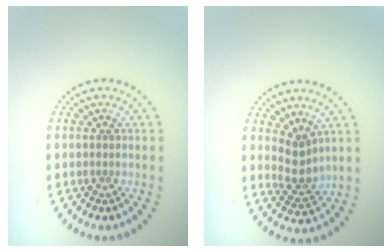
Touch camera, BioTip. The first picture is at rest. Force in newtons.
{"total": 2.4, "press": 2.1, "slide": 1.2}